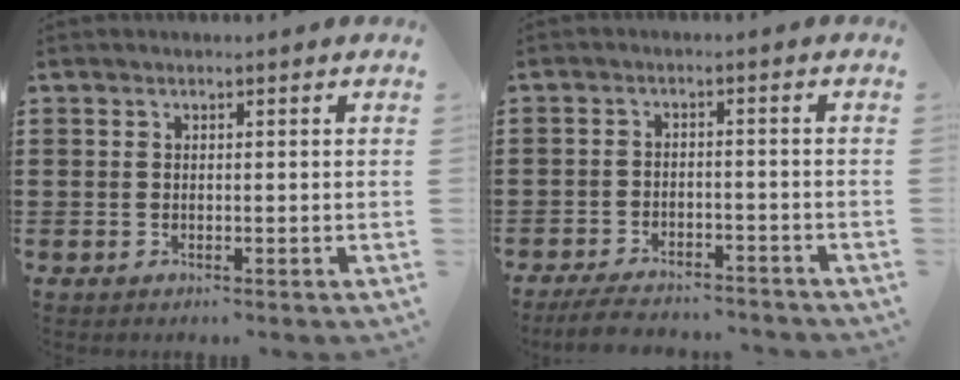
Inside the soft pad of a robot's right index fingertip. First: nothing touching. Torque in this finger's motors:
{"motor_torque": [-0.37, 0.39, 0.16, 0.05]}